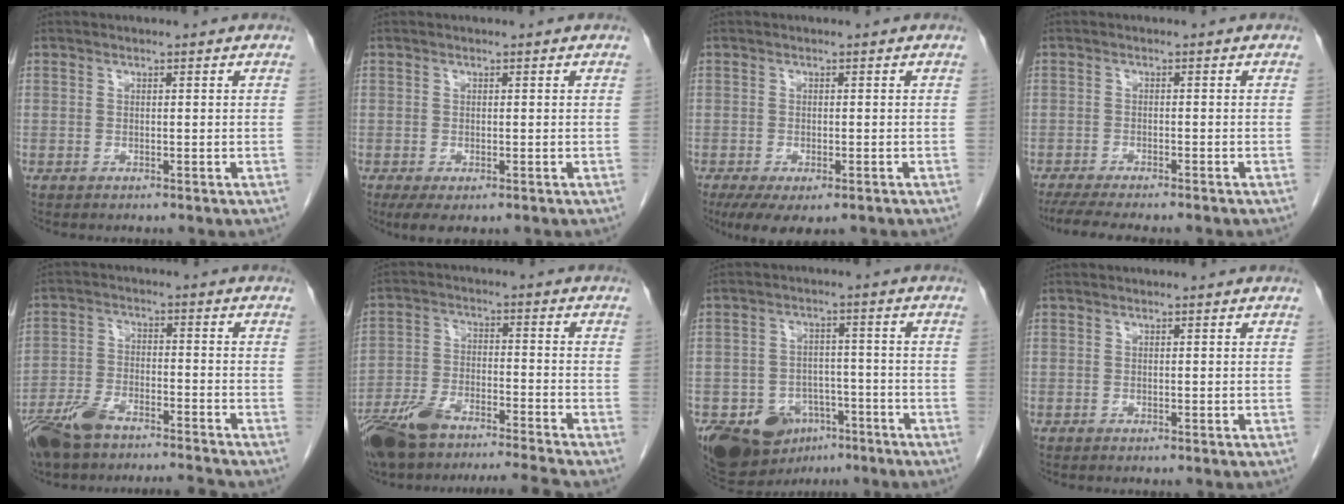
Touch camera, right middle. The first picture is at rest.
{"total": 3.1, "force": [-1.7, 1.4, 2.3], "torque": [-0.039, -0.007, -0.021]}
{"total": 6.9, "force": [-4.5, 2.7, 4.5], "torque": [-0.067, -0.013, -0.069]}
{"total": 8.8, "force": [-7.4, 1.0, 4.6], "torque": [-0.064, -0.014, -0.111]}
{"total": 9.9, "force": [-8.8, 1.5, 4.4], "torque": [-0.094, -0.001, -0.156]}
{"total": 12.6, "force": [-11.0, 0.5, 6.2], "torque": [-0.122, -0.001, -0.193]}
{"total": 13.0, "force": [-7.1, 9.3, 5.6], "torque": [-0.112, 0.013, -0.105]}
{"total": 0.0}